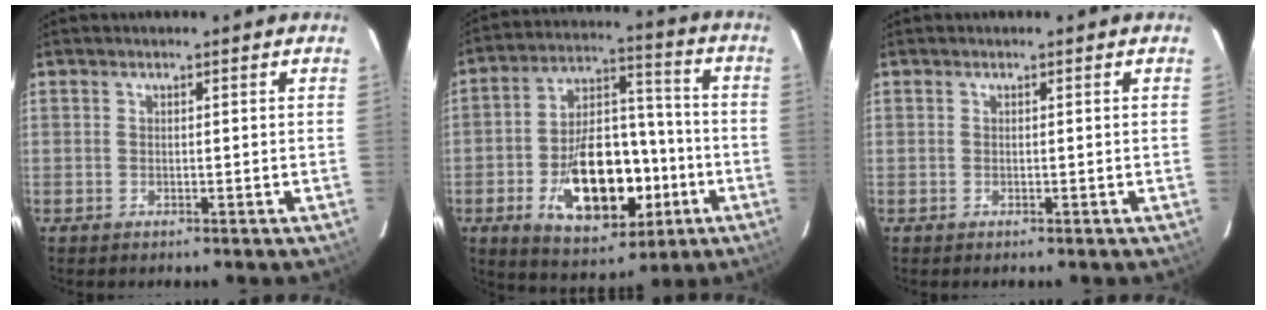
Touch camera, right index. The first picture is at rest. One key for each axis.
{"total": 19.4, "fx": -6.2, "fy": 10.8, "fz": 14.8, "tx": -0.270, "ty": 0.023, "tz": -0.080}
{"total": 0.0}